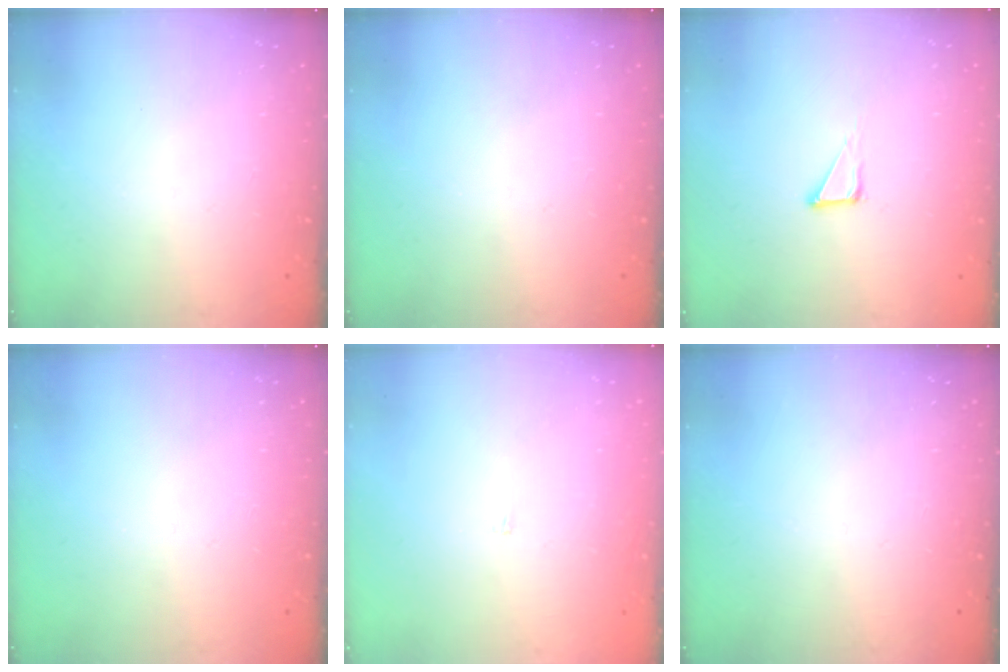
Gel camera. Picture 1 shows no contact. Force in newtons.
{"total": 0.0}
{"total": 3.4, "press": 3.4, "slide": 0.2}
{"total": 0.0}
{"total": 2.2, "press": 2.2, "slide": 0.2}
{"total": 0.0}